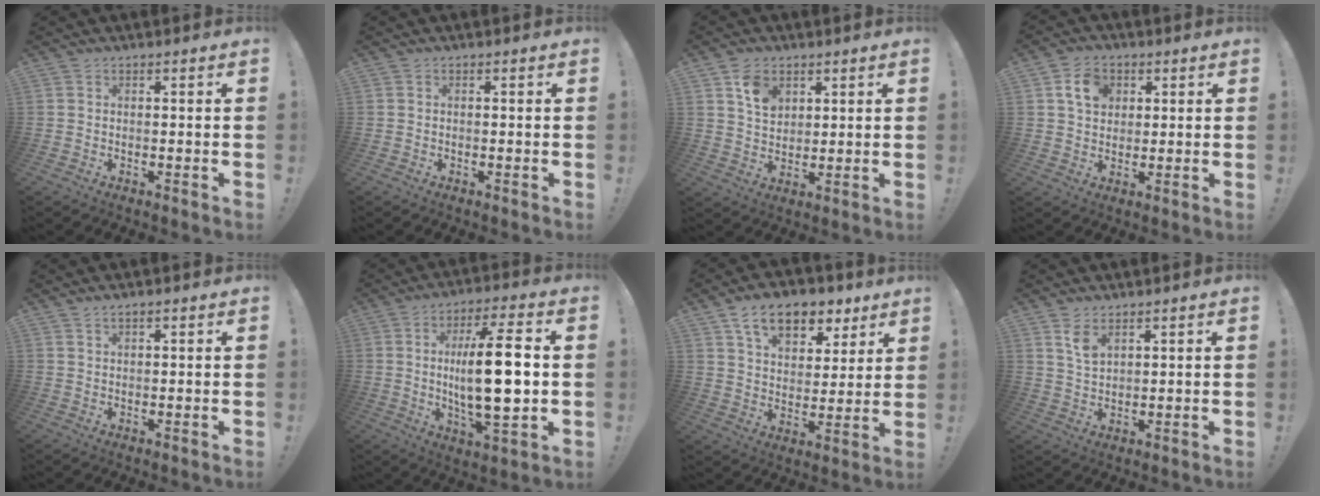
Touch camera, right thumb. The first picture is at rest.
{"total": 0.0}
{"total": 7.4, "force": [3.8, 5.1, 3.7], "torque": [-0.052, -0.014, 0.070]}
{"total": 8.0, "force": [3.1, 6.1, 4.2], "torque": [-0.066, 0.006, 0.058]}
{"total": 1.5, "force": [1.1, 0.3, 0.9], "torque": [-0.026, 0.003, 0.022]}
{"total": 18.1, "force": [0.8, 5.1, 17.3], "torque": [-0.301, -0.008, 0.001]}
{"total": 13.5, "force": [8.3, 7.9, 7.1], "torque": [-0.111, -0.039, 0.152]}
{"total": 4.7, "force": [2.9, 2.0, 3.1], "torque": [-0.048, -0.019, 0.051]}